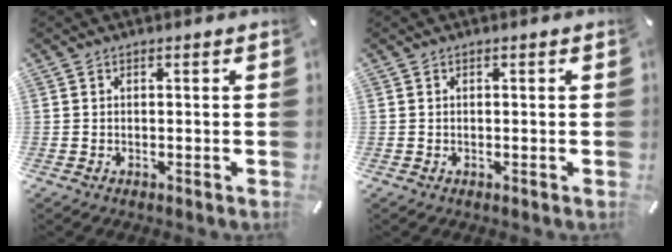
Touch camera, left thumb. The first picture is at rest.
{"total": 0.0}